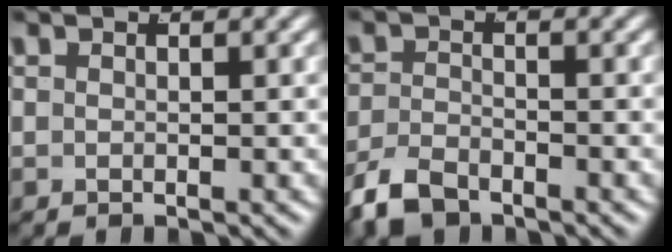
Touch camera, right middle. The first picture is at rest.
{"total": 3.3, "force": [-2.8, 1.2, 1.2], "torque": [-0.028, -0.011, -0.047]}